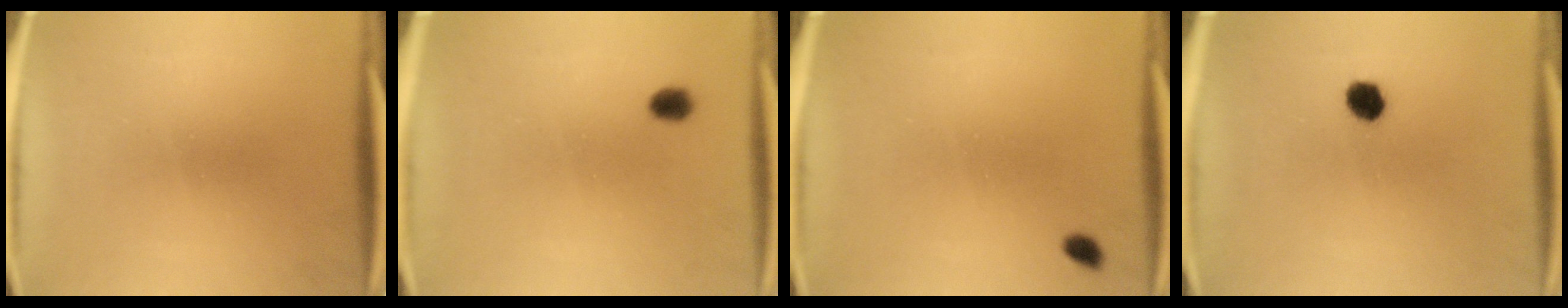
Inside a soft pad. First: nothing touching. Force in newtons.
{"total": 2.7}
{"total": 1.3}
{"total": 3.9}